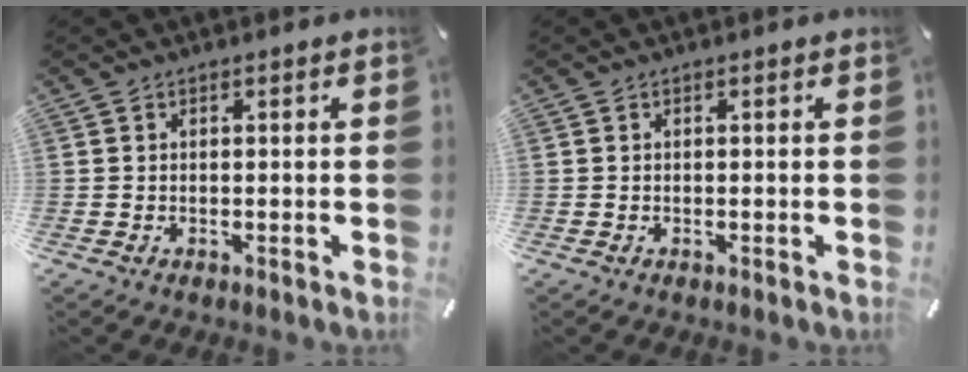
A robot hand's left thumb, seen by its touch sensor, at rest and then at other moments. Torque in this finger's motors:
{"motor_torque": [0.00, 0.00, 0.00, 0.00, -0.01]}